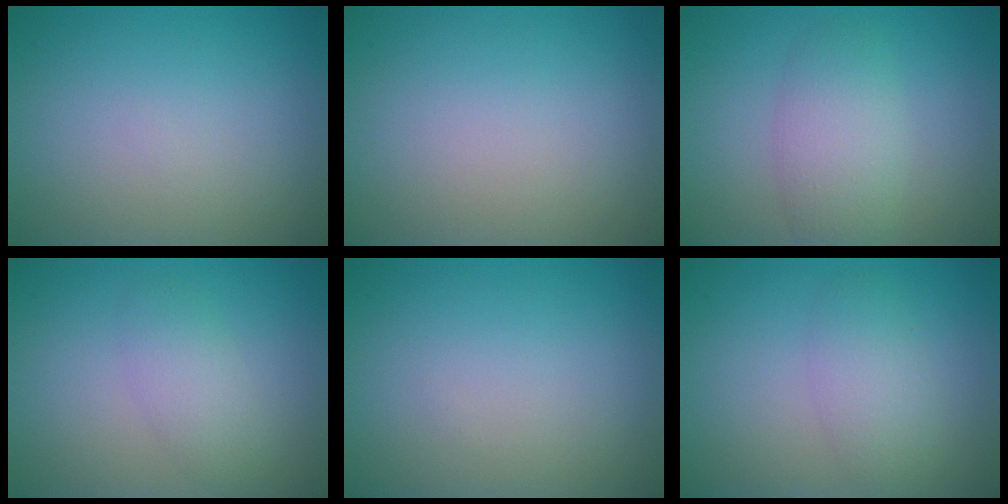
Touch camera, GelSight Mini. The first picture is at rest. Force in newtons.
{"total": 0.0}
{"total": 3.9, "press": 3.9, "slide": 0.1}
{"total": 2.2, "press": 2.2, "slide": 0.0}
{"total": 0.0}
{"total": 2.8, "press": 2.8, "slide": 0.1}